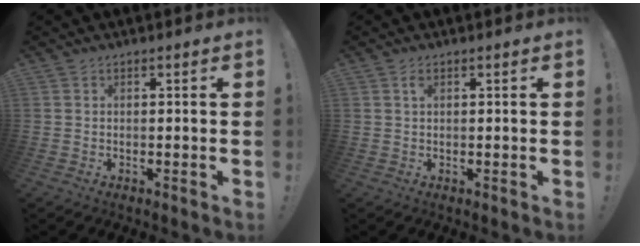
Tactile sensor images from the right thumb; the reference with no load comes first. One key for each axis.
{"total": 1.3, "fx": 0.5, "fy": 0.6, "fz": 1.1, "tx": -0.016, "ty": -0.001, "tz": 0.007}